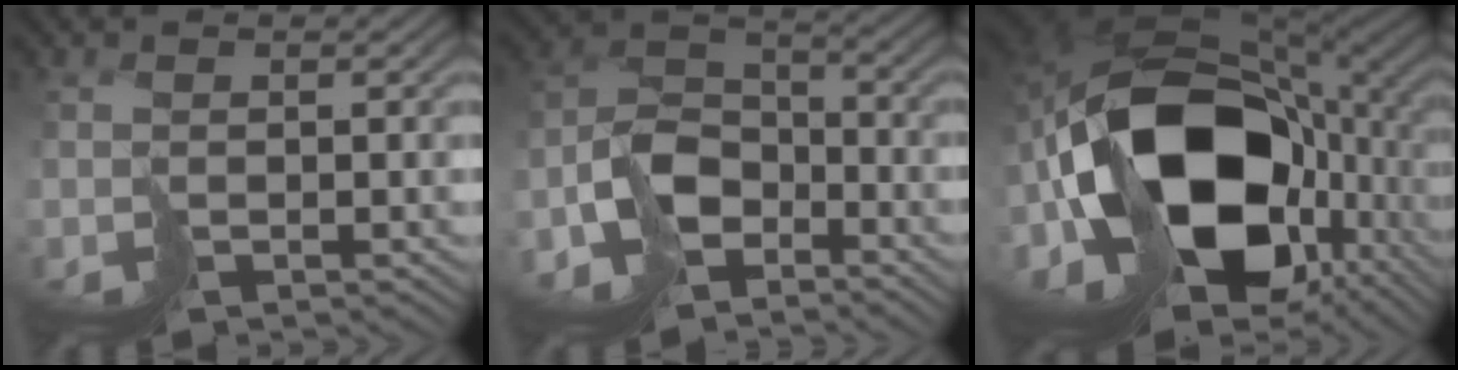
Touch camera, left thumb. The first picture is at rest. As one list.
[{"total": 9.3, "force": [-6.5, 5.0, 4.3], "torque": [-0.086, 0.000, -0.138]}, {"total": 21.1, "force": [-1.9, 12.9, 16.6], "torque": [-0.396, -0.030, -0.013]}]